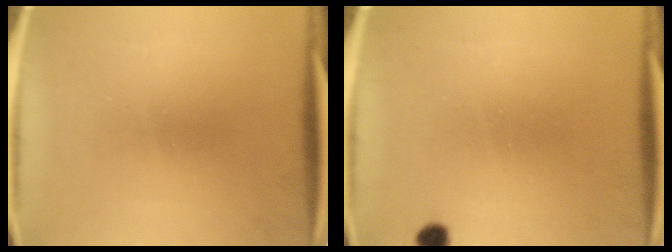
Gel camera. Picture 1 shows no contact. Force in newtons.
{"total": 1.8}